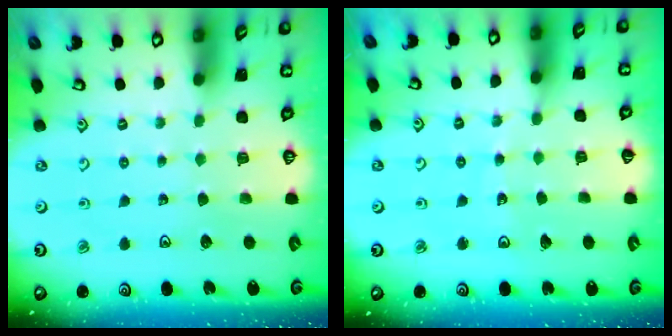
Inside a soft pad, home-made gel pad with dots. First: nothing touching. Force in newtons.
{"total": 6.0, "press": 5.9, "slide": 0.5}